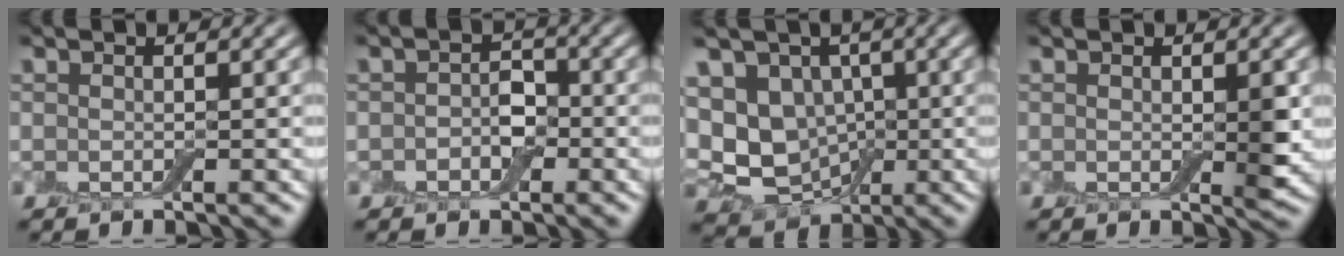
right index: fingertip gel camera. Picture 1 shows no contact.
{"total": 2.0, "force": [-0.5, 1.5, 1.2], "torque": [-0.017, 0.004, -0.016]}
{"total": 7.0, "force": [-0.2, 5.8, 4.0], "torque": [-0.061, -0.003, -0.007]}
{"total": 1.8, "force": [0.0, 0.9, 1.5], "torque": [-0.019, -0.004, 0.001]}